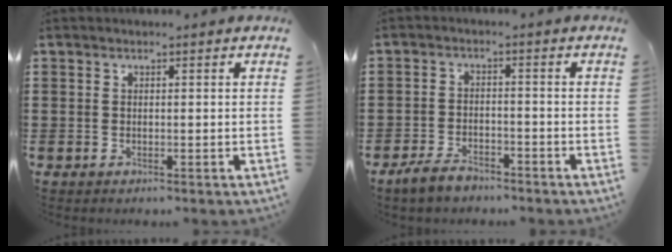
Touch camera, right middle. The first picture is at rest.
{"total": 3.4, "force": [-2.8, 1.3, 1.4], "torque": [-0.032, 0.008, -0.058]}